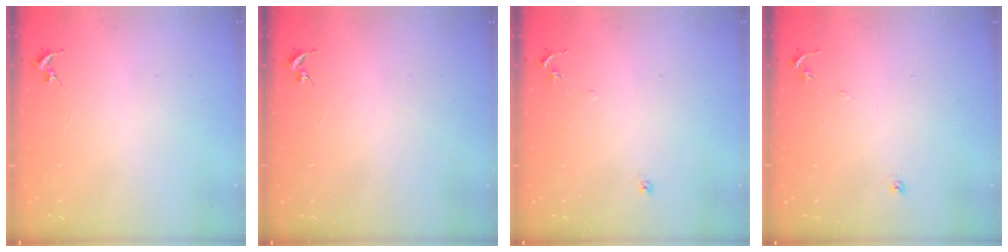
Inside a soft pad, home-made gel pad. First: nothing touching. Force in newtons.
{"total": 0.0}
{"total": 4.6, "press": 4.6, "slide": 0.5}
{"total": 4.6, "press": 4.6, "slide": 0.5}